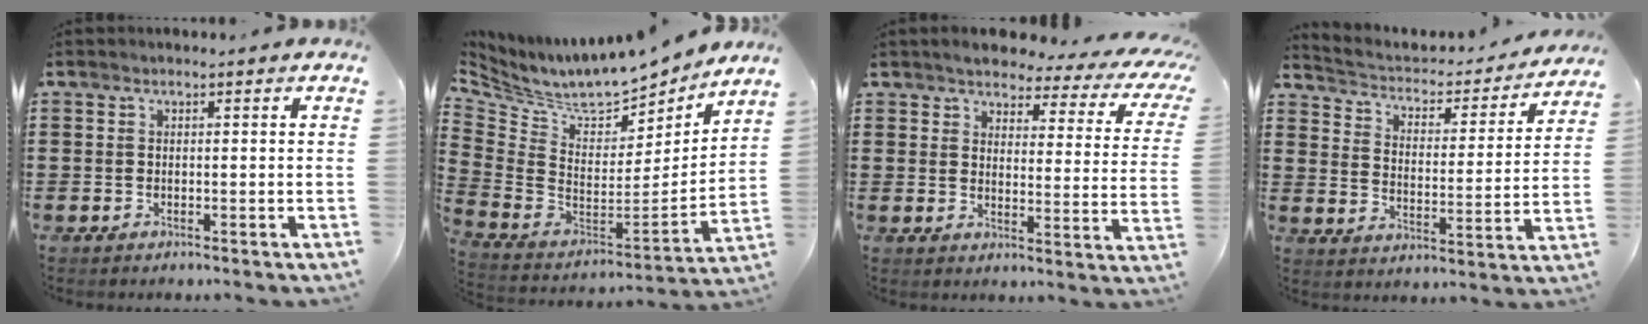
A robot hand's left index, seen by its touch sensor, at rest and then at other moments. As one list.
[{"total": 8.0, "force": [7.5, 1.7, 2.5], "torque": [-0.084, -0.073, 0.124]}, {"total": 3.7, "force": [3.4, 0.5, 1.4], "torque": [-0.041, -0.026, 0.050]}, {"total": 2.3, "force": [2.0, 1.0, 0.6], "torque": [-0.030, -0.025, 0.023]}]